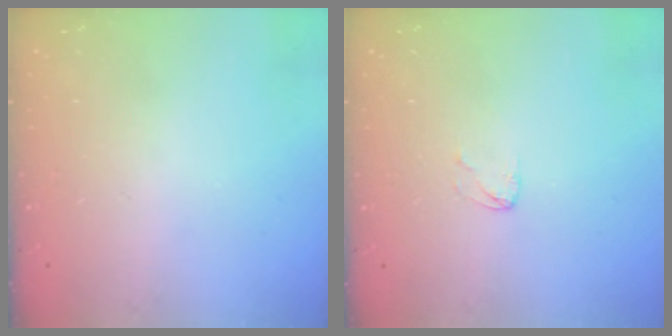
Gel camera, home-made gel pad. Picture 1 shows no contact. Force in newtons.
{"total": 2.9, "press": 2.9, "slide": 0.2}